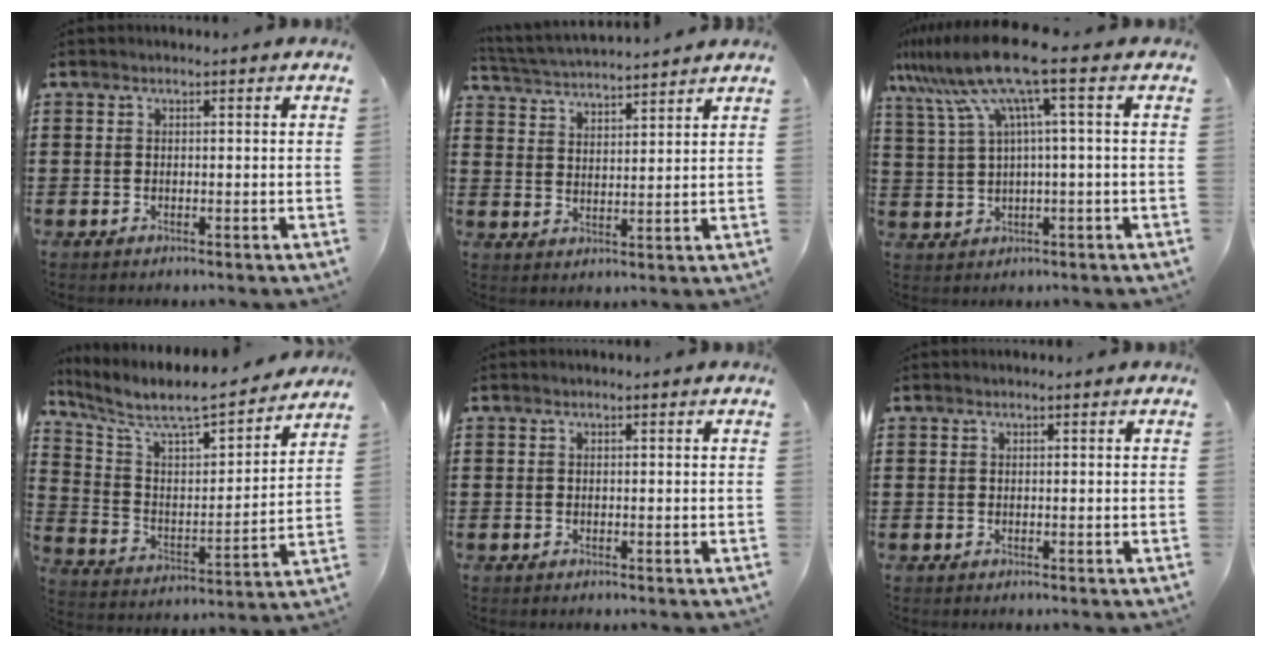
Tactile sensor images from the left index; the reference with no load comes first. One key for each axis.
{"total": 3.9, "fx": 3.9, "fy": -0.3, "fz": 0.5, "tx": -0.027, "ty": -0.027, "tz": 0.066}
{"total": 10.0, "fx": 4.4, "fy": 0.1, "fz": 9.0, "tx": -0.209, "ty": -0.024, "tz": 0.064}
{"total": 7.1, "fx": 6.1, "fy": 1.1, "fz": 3.4, "tx": -0.097, "ty": -0.052, "tz": 0.096}
{"total": 0.0}
{"total": 0.0}